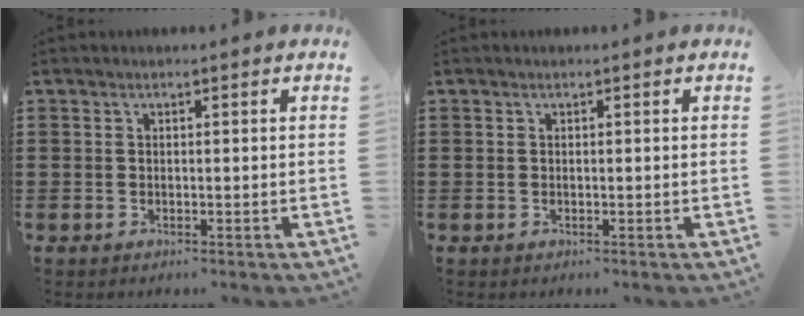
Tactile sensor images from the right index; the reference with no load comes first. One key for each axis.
{"total": 0.0}